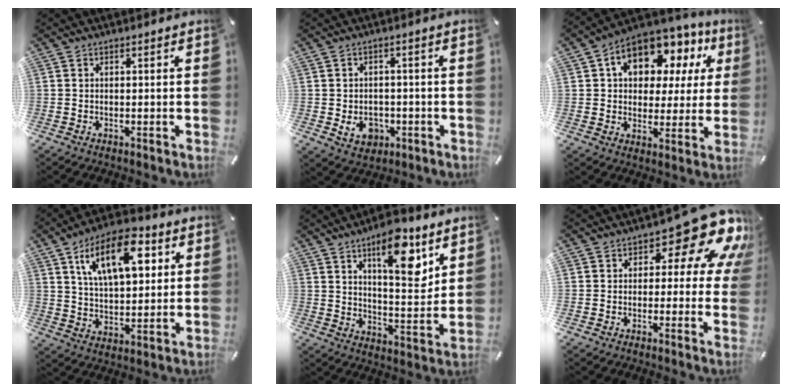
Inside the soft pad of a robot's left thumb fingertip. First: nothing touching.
{"total": 6.2, "force": [-1.6, 5.1, 3.1], "torque": [-0.056, 0.002, -0.031]}
{"total": 12.5, "force": [5.9, 8.8, 6.7], "torque": [-0.110, -0.032, 0.104]}
{"total": 16.9, "force": [7.4, 8.6, 12.5], "torque": [-0.211, -0.012, 0.123]}
{"total": 14.4, "force": [8.2, 5.9, 10.2], "torque": [-0.139, -0.045, 0.136]}
{"total": 15.4, "force": [7.6, 7.6, 11.0], "torque": [-0.135, -0.056, 0.124]}